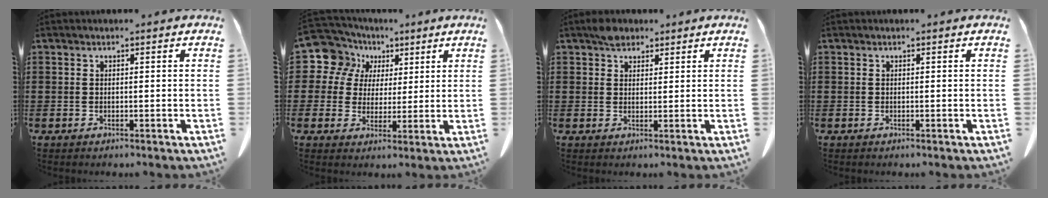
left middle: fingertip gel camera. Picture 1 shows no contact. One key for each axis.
{"total": 9.0, "fx": 4.0, "fy": 7.8, "fz": 2.2, "tx": -0.104, "ty": -0.020, "tz": 0.070}
{"total": 2.7, "fx": 2.2, "fy": 1.4, "fz": 0.7, "tx": -0.011, "ty": 0.001, "tz": 0.041}
{"total": 0.0}